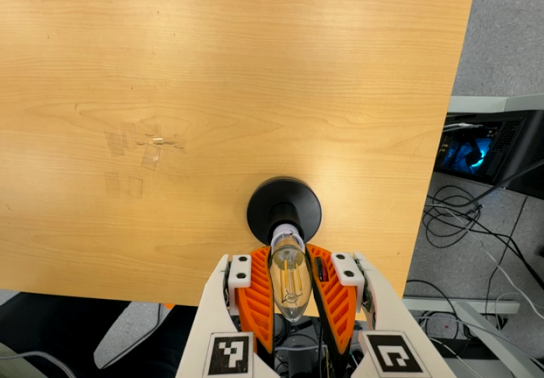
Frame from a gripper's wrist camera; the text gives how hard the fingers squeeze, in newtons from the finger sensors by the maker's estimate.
{"total": 17.7, "left": 16.5, "right": 18.9}